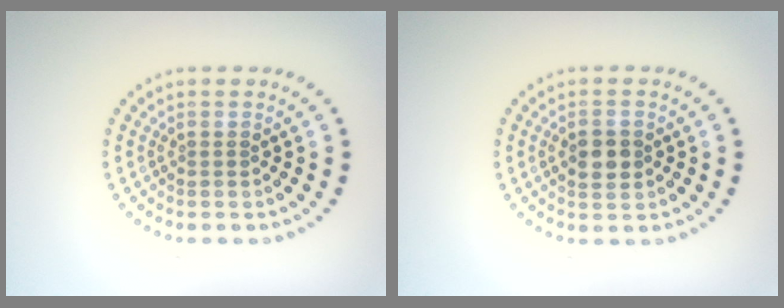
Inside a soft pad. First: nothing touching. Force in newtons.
{"total": 2.9, "press": 2.9, "slide": 0.1}